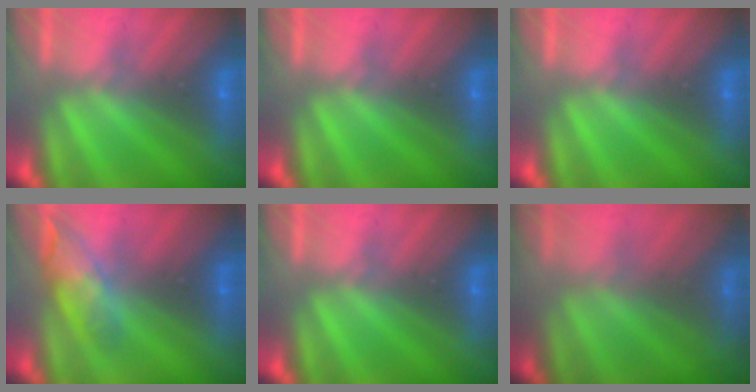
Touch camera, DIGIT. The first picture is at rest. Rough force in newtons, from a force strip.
{"total": 0.0}
{"total": 0.0}
{"total": 4.7}
{"total": 0.0}
{"total": 7.8}